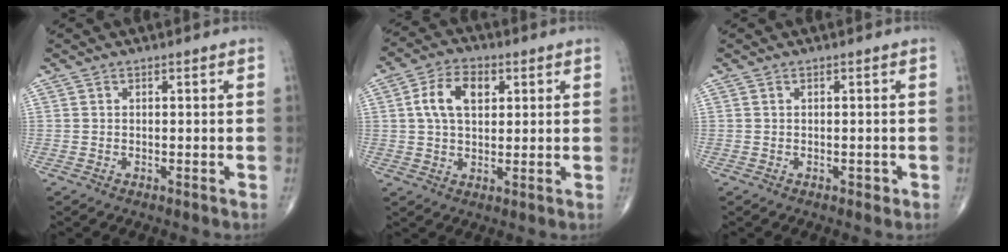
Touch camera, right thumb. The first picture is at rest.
{"total": 8.5, "force": [2.2, 5.3, 6.3], "torque": [-0.104, 0.007, 0.037]}
{"total": 0.7, "force": [-0.2, 0.4, 0.4], "torque": [-0.002, 0.001, -0.004]}